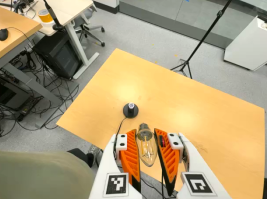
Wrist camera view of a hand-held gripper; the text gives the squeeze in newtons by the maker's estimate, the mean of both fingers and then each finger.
{"total": 21.0, "left": 22.2, "right": 19.9}